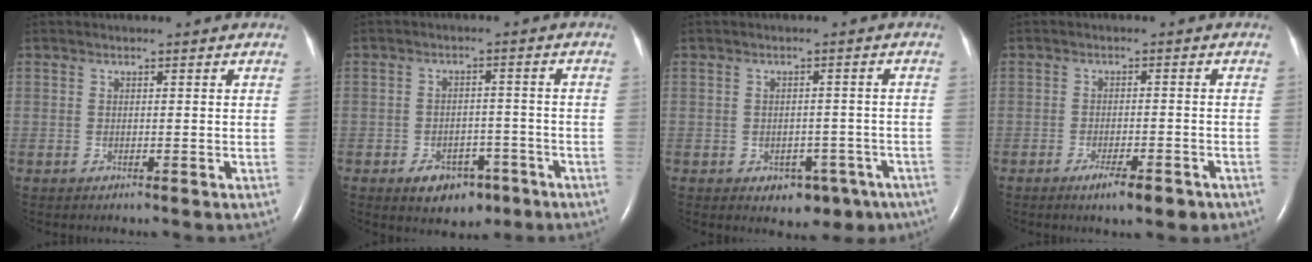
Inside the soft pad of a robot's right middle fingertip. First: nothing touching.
{"total": 6.4, "force": [-3.8, 4.0, 3.4], "torque": [-0.049, 0.008, -0.046]}
{"total": 6.7, "force": [-4.0, 4.5, 3.1], "torque": [-0.023, 0.017, -0.045]}
{"total": 5.0, "force": [-3.3, 1.1, 3.6], "torque": [-0.055, -0.004, -0.043]}